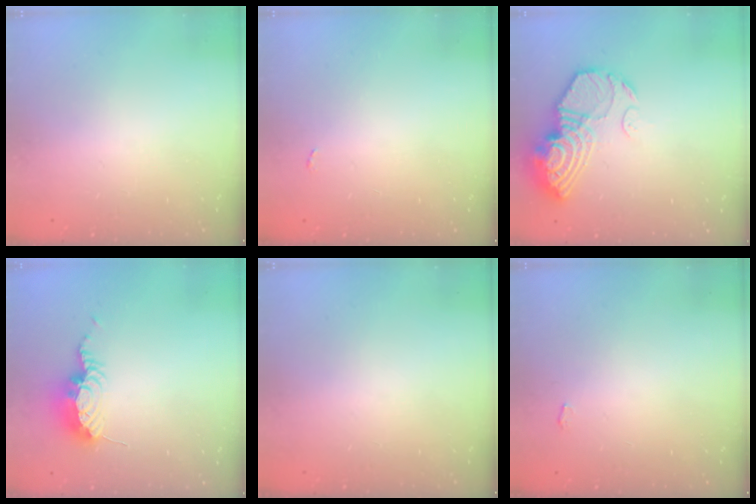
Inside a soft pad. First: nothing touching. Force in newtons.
{"total": 2.2, "press": 2.2, "slide": 0.3}
{"total": 15.6, "press": 15.5, "slide": 1.8}
{"total": 8.9, "press": 8.8, "slide": 1.1}
{"total": 0.0}
{"total": 2.7, "press": 2.7, "slide": 0.3}